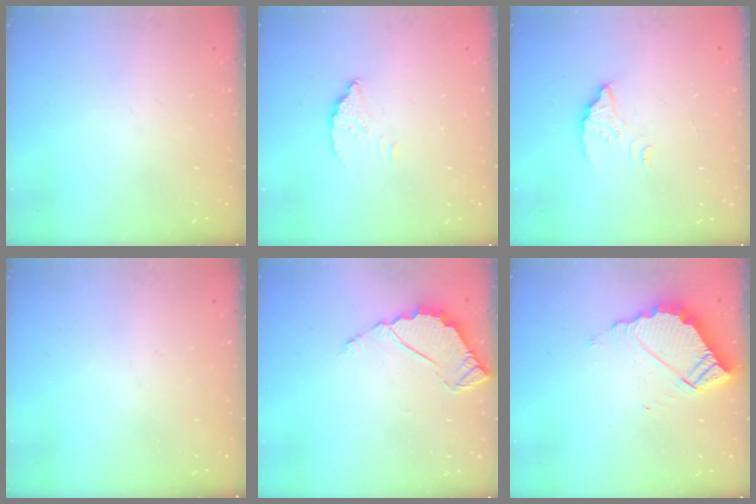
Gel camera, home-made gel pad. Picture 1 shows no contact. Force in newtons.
{"total": 3.6, "press": 3.5, "slide": 0.4}
{"total": 2.9, "press": 2.9, "slide": 0.1}
{"total": 0.0}
{"total": 4.5, "press": 4.5, "slide": 0.4}
{"total": 9.7, "press": 9.6, "slide": 0.7}